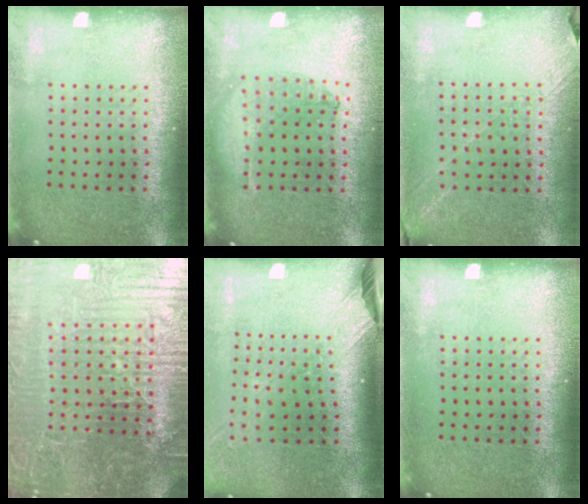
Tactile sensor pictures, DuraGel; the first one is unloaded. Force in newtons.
{"total": 1.0, "press": 0.9, "slide": 0.3}
{"total": 1.3, "press": 1.2, "slide": 0.5}
{"total": 6.8, "press": 6.1, "slide": 3.0}
{"total": 2.6, "press": 2.0, "slide": 1.7}
{"total": 0.0}